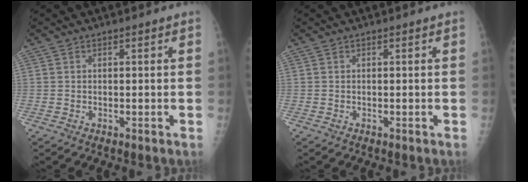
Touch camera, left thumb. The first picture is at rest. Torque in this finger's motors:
{"motor_torque": [0.00, 0.00, 0.00, 0.00, 0.00]}